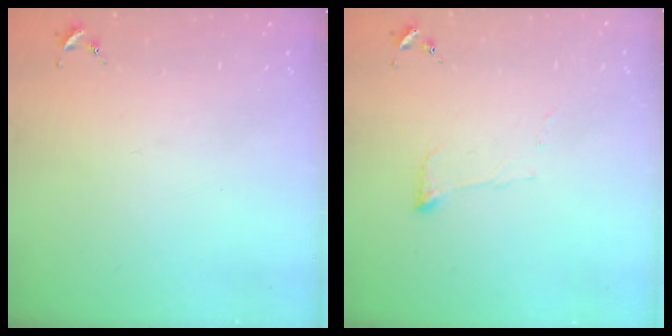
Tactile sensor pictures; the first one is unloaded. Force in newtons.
{"total": 5.0, "press": 5.0, "slide": 0.7}